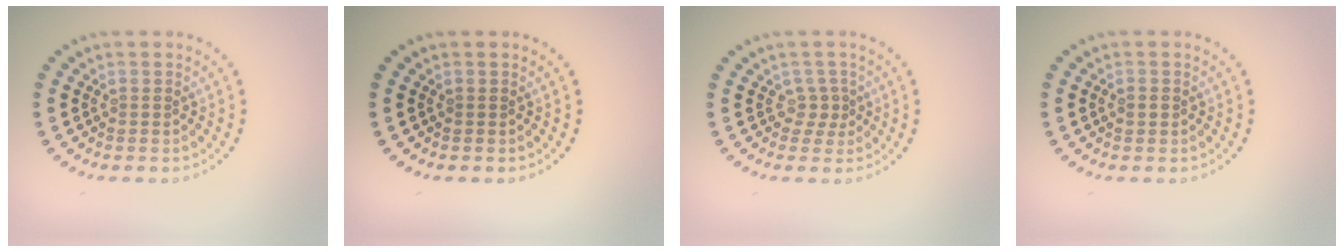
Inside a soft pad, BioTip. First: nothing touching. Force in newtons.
{"total": 0.0}
{"total": 1.4, "press": 1.0, "slide": 1.1}
{"total": 0.9, "press": 0.9, "slide": 0.1}